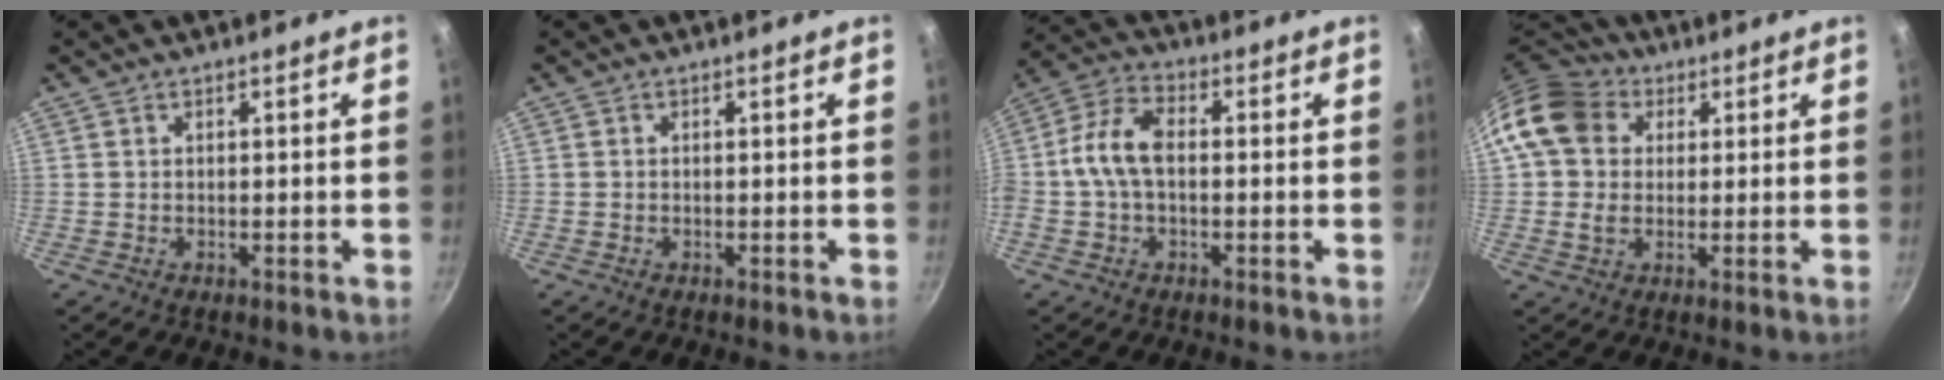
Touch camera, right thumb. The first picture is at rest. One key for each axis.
{"total": 0.0}
{"total": 9.1, "fx": -0.4, "fy": 5.6, "fz": 7.2, "tx": -0.141, "ty": 0.034, "tz": -0.022}
{"total": 12.1, "fx": 3.4, "fy": 9.7, "fz": 6.4, "tx": -0.105, "ty": 0.011, "tz": 0.047}